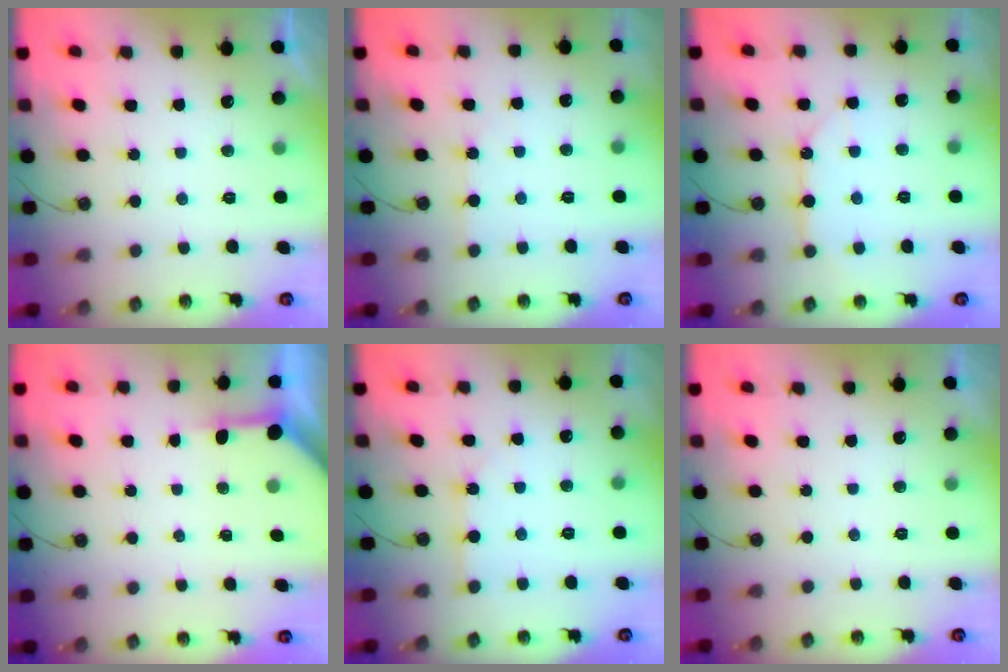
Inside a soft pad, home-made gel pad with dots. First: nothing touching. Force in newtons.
{"total": 1.8, "press": 1.8, "slide": 0.3}
{"total": 9.0, "press": 9.0, "slide": 0.2}
{"total": 3.8, "press": 3.8, "slide": 0.2}
{"total": 2.4, "press": 2.4, "slide": 0.3}
{"total": 0.0}